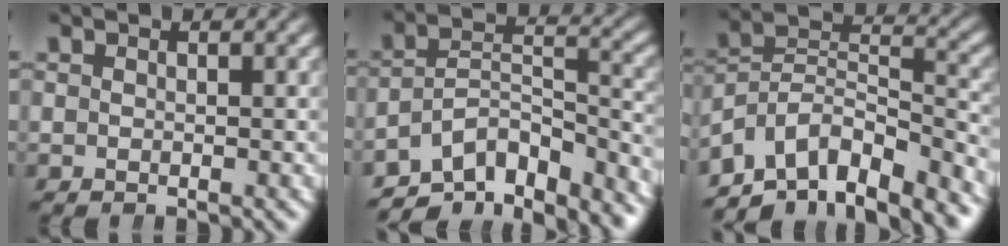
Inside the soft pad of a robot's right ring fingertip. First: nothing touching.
{"total": 14.0, "force": [-9.6, 7.7, 6.6], "torque": [-0.091, -0.041, -0.143]}
{"total": 13.4, "force": [-7.7, 8.5, 7.0], "torque": [-0.107, -0.034, -0.120]}